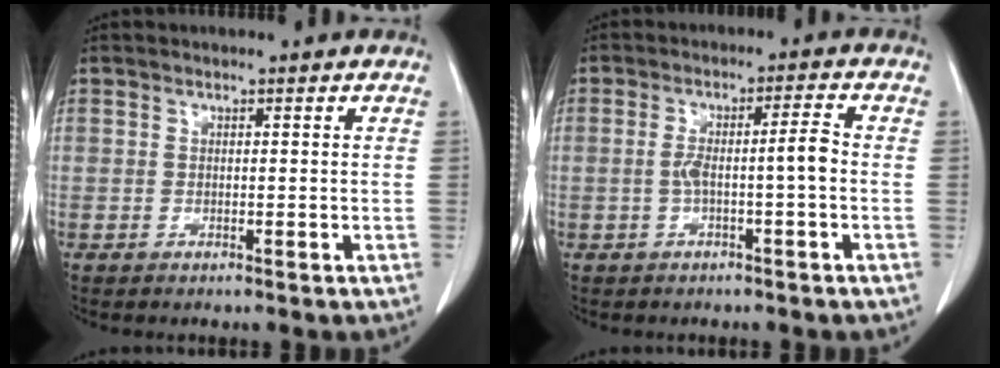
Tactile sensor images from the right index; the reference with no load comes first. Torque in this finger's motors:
{"motor_torque": [0.35, -0.09, 0.15, 0.04]}